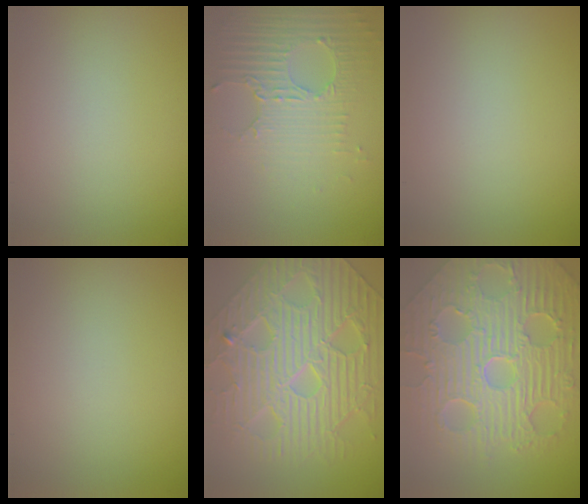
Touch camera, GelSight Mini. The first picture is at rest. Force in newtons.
{"total": 5.2, "press": 3.3, "slide": 4.1}
{"total": 0.0}
{"total": 0.0}
{"total": 10.7, "press": 7.4, "slide": 7.7}
{"total": 11.9, "press": 7.7, "slide": 9.0}